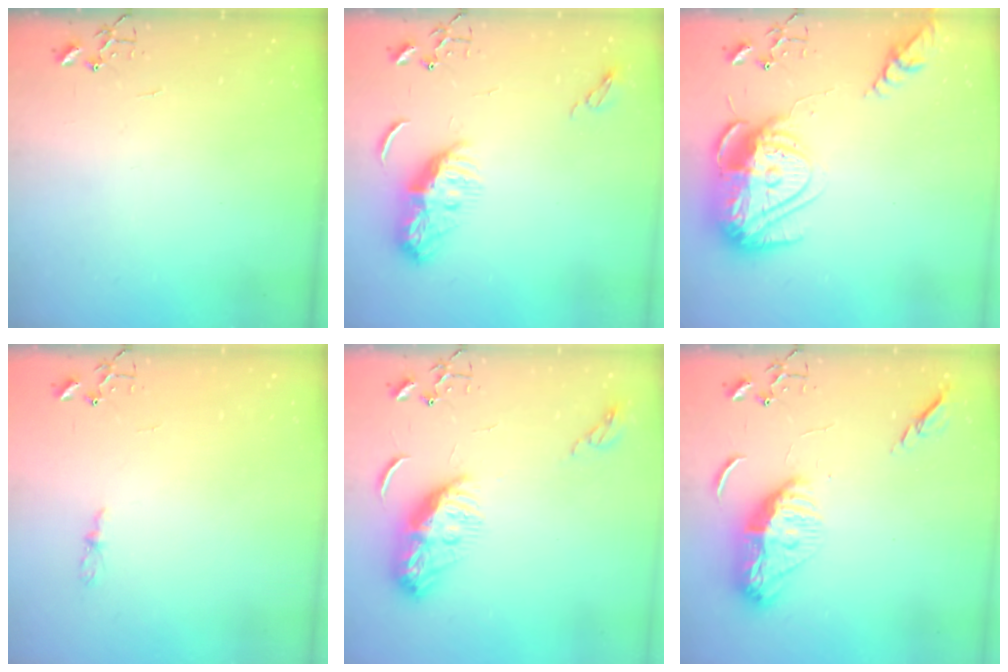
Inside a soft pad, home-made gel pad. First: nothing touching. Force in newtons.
{"total": 8.5, "press": 8.5, "slide": 0.3}
{"total": 18.9, "press": 18.9, "slide": 1.6}
{"total": 4.4, "press": 4.3, "slide": 0.5}
{"total": 10.9, "press": 10.9, "slide": 0.4}
{"total": 13.7, "press": 13.6, "slide": 1.2}